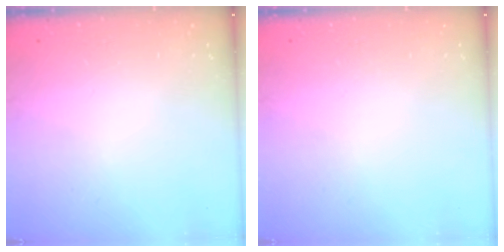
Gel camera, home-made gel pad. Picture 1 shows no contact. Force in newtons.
{"total": 0.0}